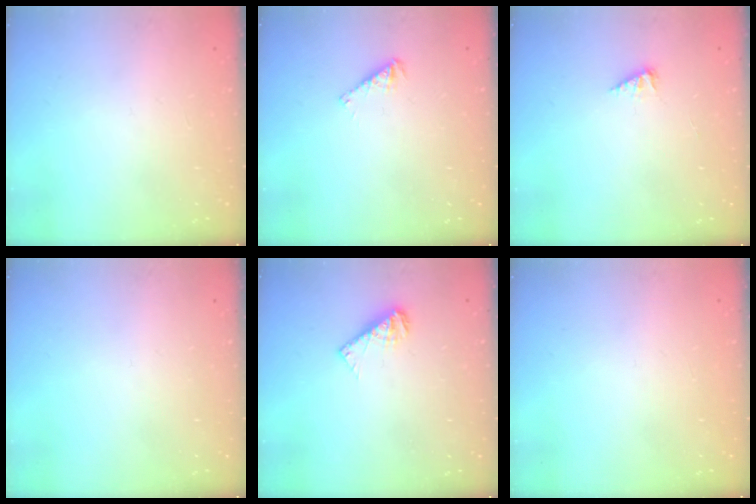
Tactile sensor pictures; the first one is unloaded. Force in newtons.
{"total": 3.7, "press": 3.7, "slide": 0.1}
{"total": 2.2, "press": 2.2, "slide": 0.2}
{"total": 0.0}
{"total": 6.5, "press": 6.5, "slide": 0.5}
{"total": 0.0}